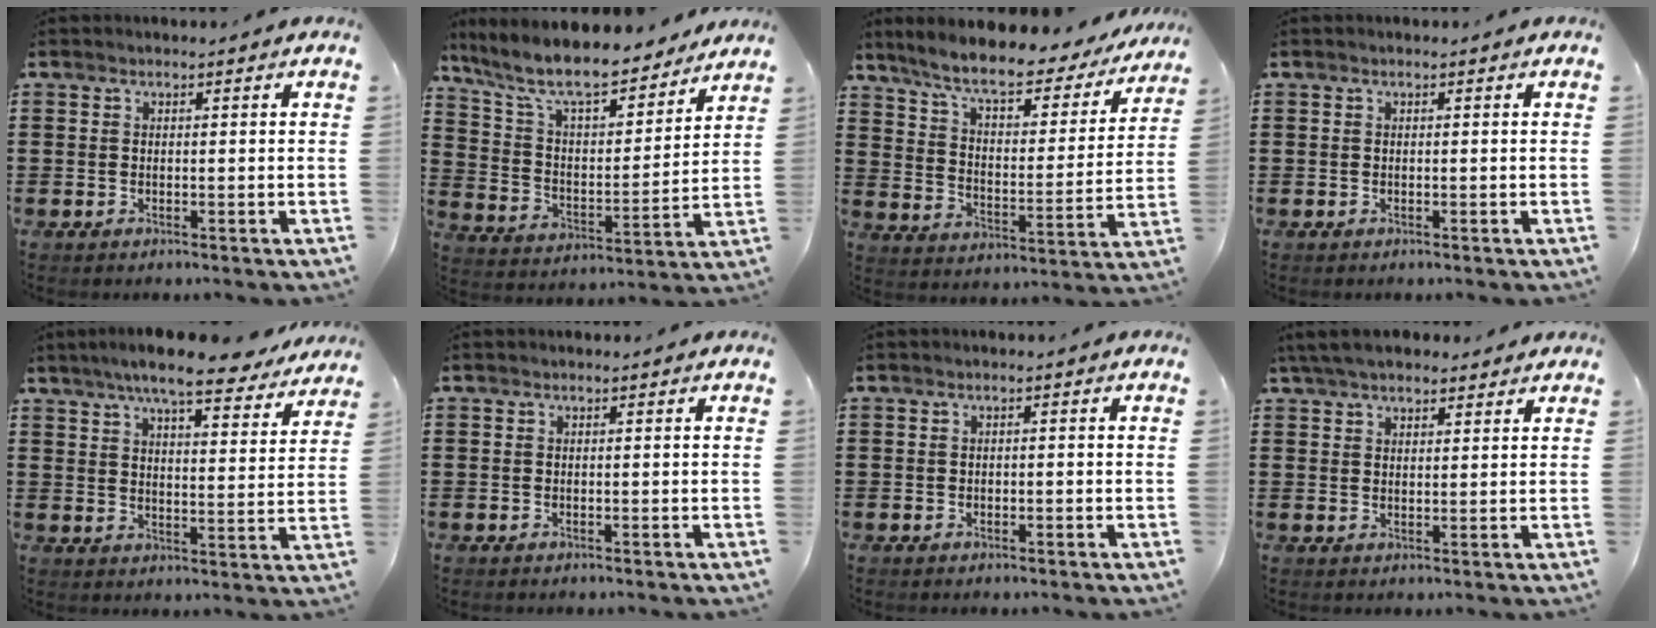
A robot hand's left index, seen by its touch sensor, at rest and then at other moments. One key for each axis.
{"total": 10.2, "fx": 8.9, "fy": 1.7, "fz": 4.7, "tx": -0.129, "ty": -0.053, "tz": 0.154}
{"total": 8.5, "fx": 7.0, "fy": 1.4, "fz": 4.6, "tx": -0.115, "ty": -0.035, "tz": 0.117}
{"total": 0.0}
{"total": 8.6, "fx": 7.4, "fy": 0.7, "fz": 4.4, "tx": -0.092, "ty": -0.031, "tz": 0.128}
{"total": 0.0}
{"total": 0.6, "fx": -0.2, "fy": 0.3, "fz": 0.4, "tx": -0.010, "ty": -0.001, "tz": -0.004}
{"total": 4.5, "fx": 3.5, "fy": 1.4, "fz": 2.4, "tx": -0.056, "ty": 0.001, "tz": 0.066}